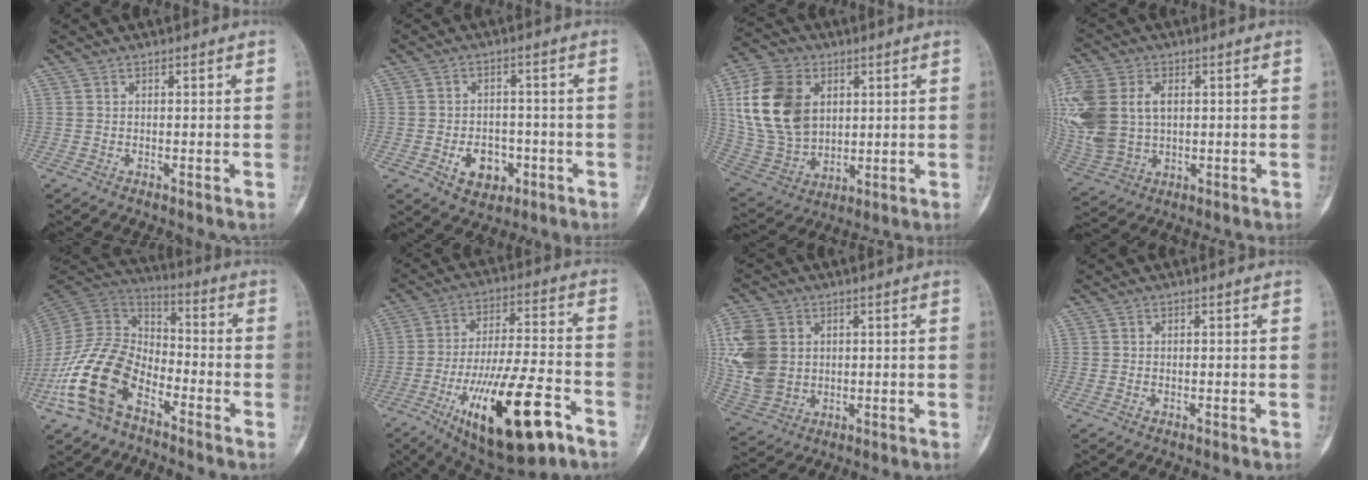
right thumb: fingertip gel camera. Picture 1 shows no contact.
{"total": 7.2, "force": [-2.5, 5.3, 4.1], "torque": [-0.035, 0.018, -0.032]}
{"total": 18.2, "force": [4.3, 13.1, 11.9], "torque": [-0.218, -0.007, 0.092]}
{"total": 19.1, "force": [2.9, 13.5, 13.2], "torque": [-0.336, 0.007, 0.067]}
{"total": 17.8, "force": [-8.8, 10.5, 11.2], "torque": [-0.214, 0.065, -0.180]}
{"total": 22.4, "force": [-10.5, 7.0, 18.4], "torque": [-0.323, 0.042, -0.164]}
{"total": 12.5, "force": [2.1, 9.6, 7.7], "torque": [-0.163, -0.002, 0.052]}
{"total": 0.0}